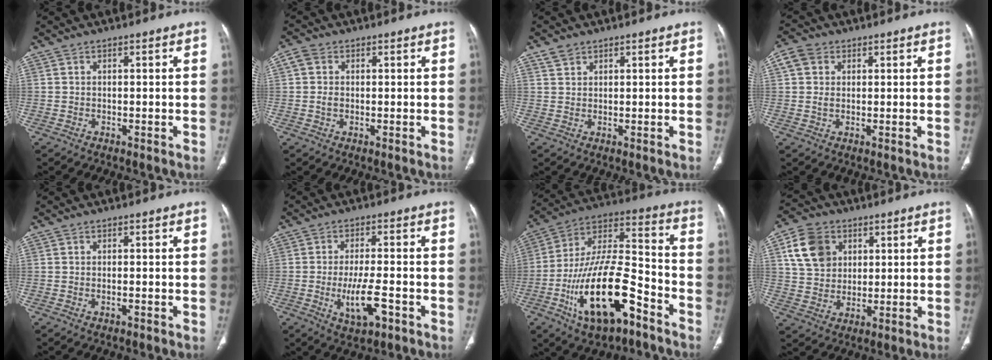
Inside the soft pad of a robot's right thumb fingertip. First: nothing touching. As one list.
[{"total": 3.2, "force": [0.3, 2.5, 1.9], "torque": [-0.042, 0.007, 0.003]}, {"total": 2.1, "force": [1.5, 1.3, 0.6], "torque": [-0.008, 0.000, 0.031]}, {"total": 4.5, "force": [1.5, 3.5, 2.5], "torque": [-0.045, 0.005, 0.027]}, {"total": 0.7, "force": [-0.3, 0.2, 0.6], "torque": [-0.015, 0.002, -0.004]}, {"total": 8.0, "force": [-2.7, 2.7, 7.0], "torque": [-0.126, 0.003, -0.042]}, {"total": 22.2, "force": [-10.3, 9.2, 17.4], "torque": [-0.319, 0.067, -0.173]}, {"total": 10.7, "force": [3.8, 8.6, 5.2], "torque": [-0.072, -0.004, 0.075]}]